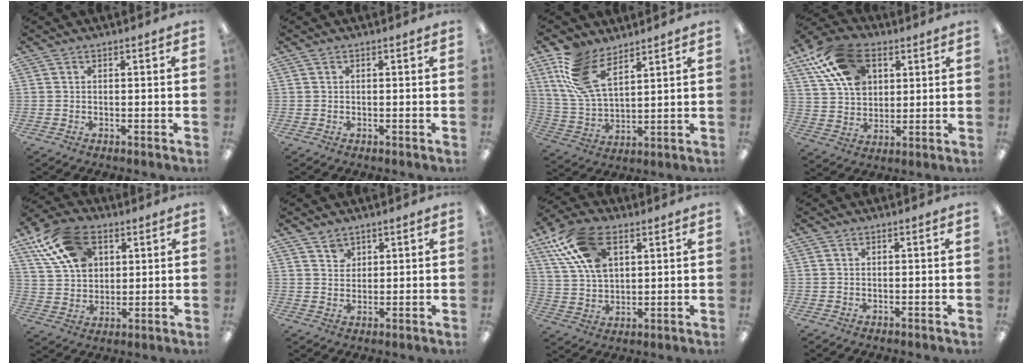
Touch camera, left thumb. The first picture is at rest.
{"total": 0.0}
{"total": 13.8, "force": [7.9, 6.9, 9.0], "torque": [-0.201, -0.017, 0.151]}
{"total": 16.3, "force": [7.8, 10.8, 9.3], "torque": [-0.183, -0.008, 0.150]}
{"total": 15.5, "force": [7.6, 10.2, 8.8], "torque": [-0.173, -0.007, 0.146]}
{"total": 3.2, "force": [2.3, 2.2, 0.5], "torque": [0.001, -0.011, 0.042]}
{"total": 14.7, "force": [6.9, 8.6, 9.8], "torque": [-0.211, -0.004, 0.128]}
{"total": 0.0}